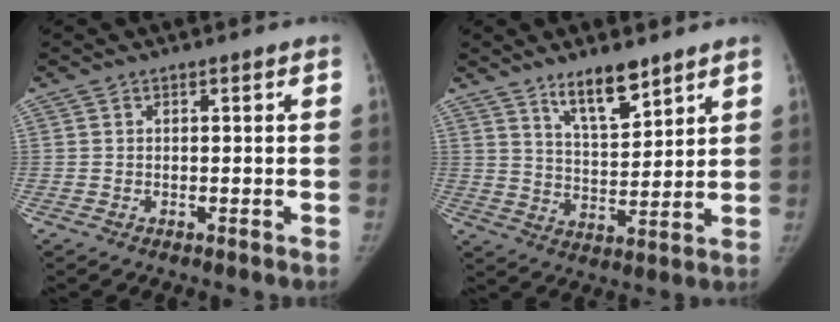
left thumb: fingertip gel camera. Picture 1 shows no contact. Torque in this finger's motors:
{"motor_torque": [0.46, -0.09, 1.02, -0.53, 0.04]}